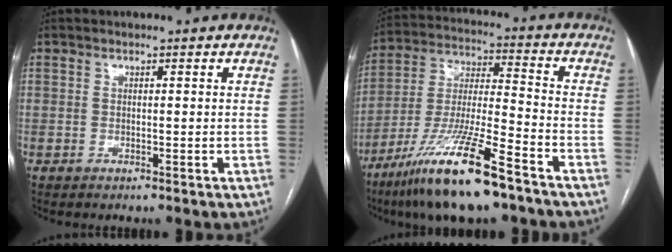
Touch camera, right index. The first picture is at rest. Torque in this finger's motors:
{"motor_torque": [1.26, -0.88, 0.53, 0.21]}